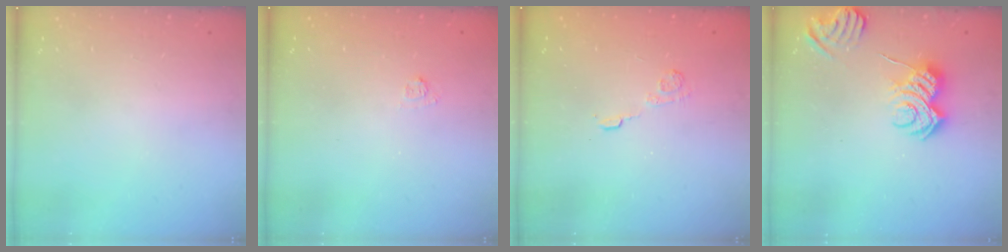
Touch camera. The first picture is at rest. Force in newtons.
{"total": 2.2, "press": 2.1, "slide": 0.9}
{"total": 2.7, "press": 2.3, "slide": 1.4}
{"total": 5.7, "press": 5.7, "slide": 0.5}